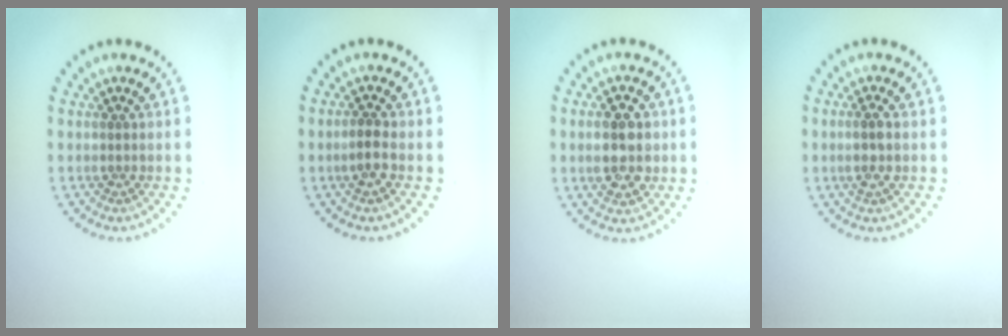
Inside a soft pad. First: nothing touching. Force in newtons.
{"total": 1.9, "press": 1.8, "slide": 0.6}
{"total": 4.4, "press": 4.4, "slide": 0.4}
{"total": 1.3, "press": 1.1, "slide": 0.7}